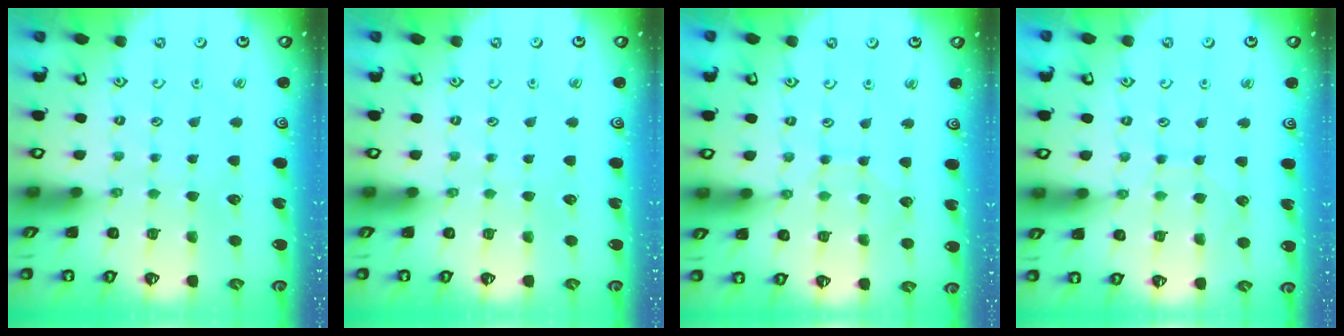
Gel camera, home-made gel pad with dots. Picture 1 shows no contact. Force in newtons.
{"total": 0.0}
{"total": 5.7, "press": 5.7, "slide": 0.4}
{"total": 6.1, "press": 6.1, "slide": 0.6}